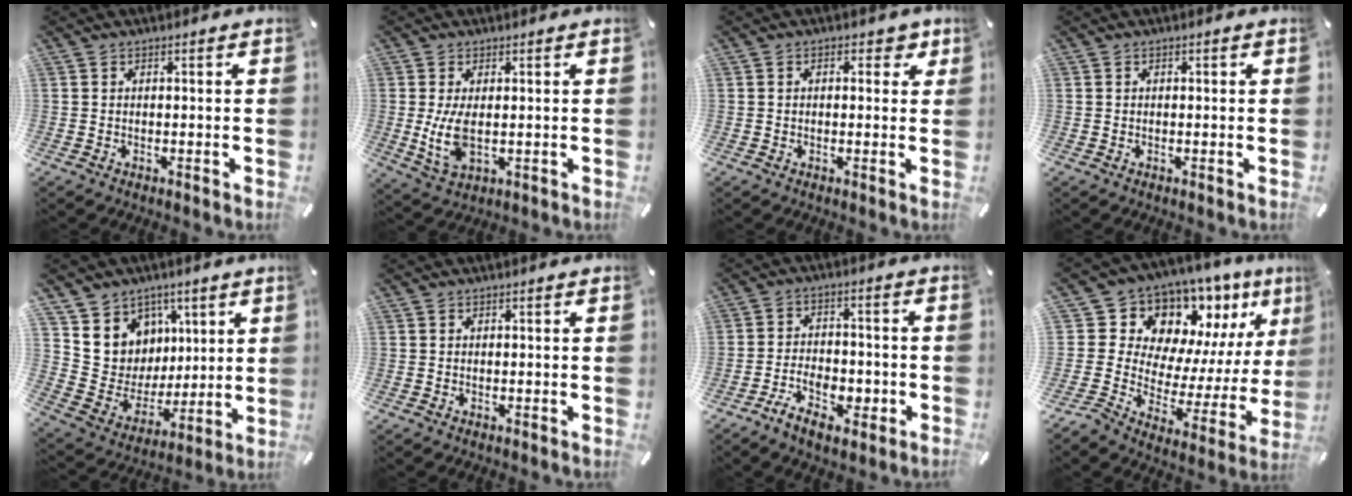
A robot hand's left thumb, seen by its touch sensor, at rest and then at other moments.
{"total": 7.0, "force": [0.2, 3.3, 6.2], "torque": [-0.136, -0.009, 0.000]}
{"total": 3.2, "force": [0.9, 2.1, 2.3], "torque": [-0.016, 0.000, 0.006]}
{"total": 0.0}
{"total": 11.1, "force": [3.7, 10.5, 0.3], "torque": [-0.006, -0.051, 0.080]}
{"total": 0.0}
{"total": 8.6, "force": [-4.7, 4.9, 5.3], "torque": [-0.096, 0.025, -0.081]}
{"total": 13.8, "force": [10.6, 8.4, 3.2], "torque": [-0.047, -0.125, 0.185]}